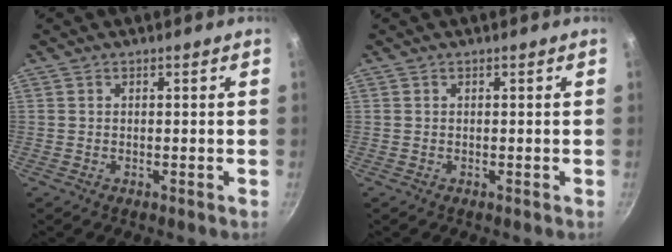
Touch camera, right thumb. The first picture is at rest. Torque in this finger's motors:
{"motor_torque": [-0.22, 0.16, 0.00, 0.00, 0.00]}